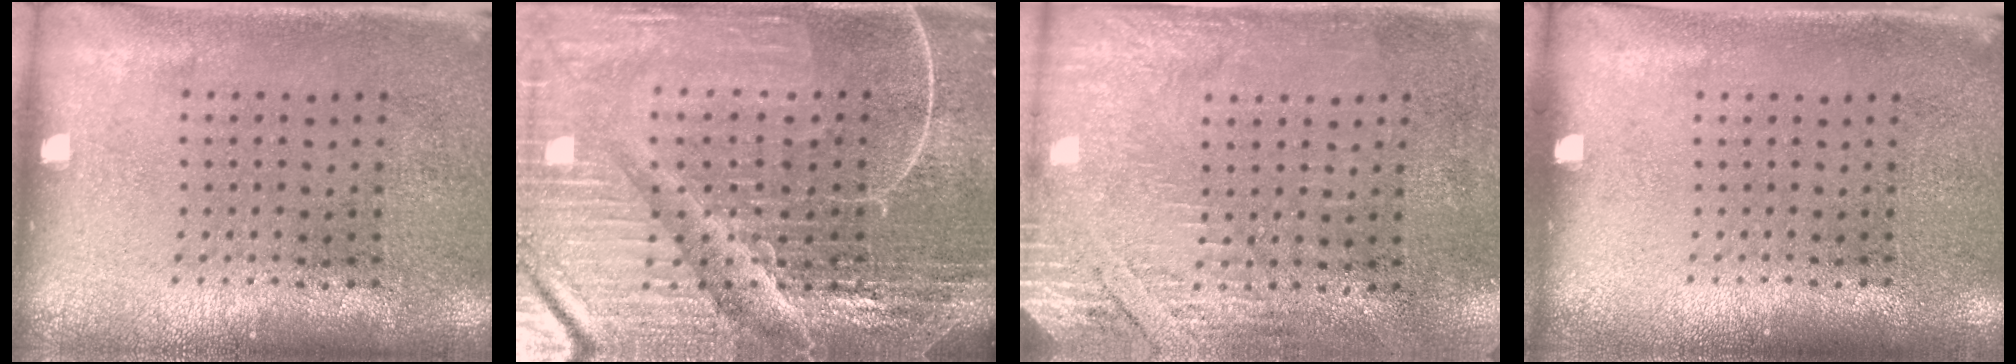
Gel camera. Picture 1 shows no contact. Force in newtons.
{"total": 7.0, "press": 6.1, "slide": 3.4}
{"total": 2.8, "press": 2.4, "slide": 1.4}
{"total": 0.0}